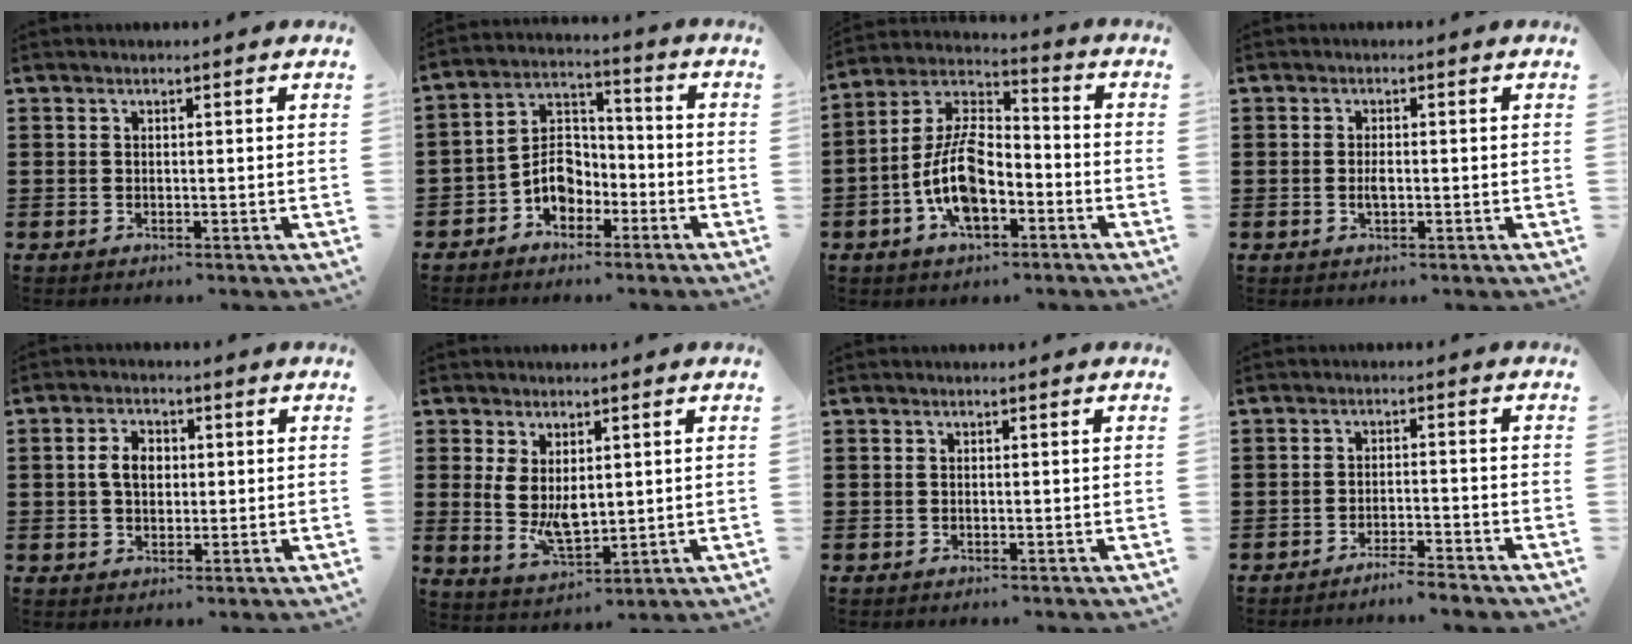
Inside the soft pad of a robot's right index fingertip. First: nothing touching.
{"total": 6.2, "force": [-2.9, 4.5, 3.2], "torque": [-0.077, 0.009, -0.059]}
{"total": 10.7, "force": [-4.0, 5.2, 8.4], "torque": [-0.204, -0.002, -0.080]}
{"total": 1.9, "force": [-0.3, 0.7, 1.7], "torque": [-0.033, -0.001, -0.005]}
{"total": 3.9, "force": [0.3, 2.6, 2.8], "torque": [-0.062, 0.012, 0.003]}
{"total": 5.5, "force": [1.1, 2.9, 4.5], "torque": [-0.079, -0.006, 0.020]}
{"total": 0.0}
{"total": 3.0, "force": [-2.9, -0.4, 0.7], "torque": [-0.015, -0.001, -0.059]}